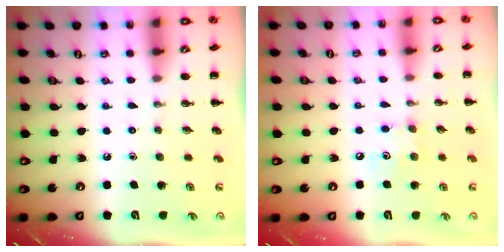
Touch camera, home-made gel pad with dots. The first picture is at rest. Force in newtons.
{"total": 4.9, "press": 4.8, "slide": 1.0}